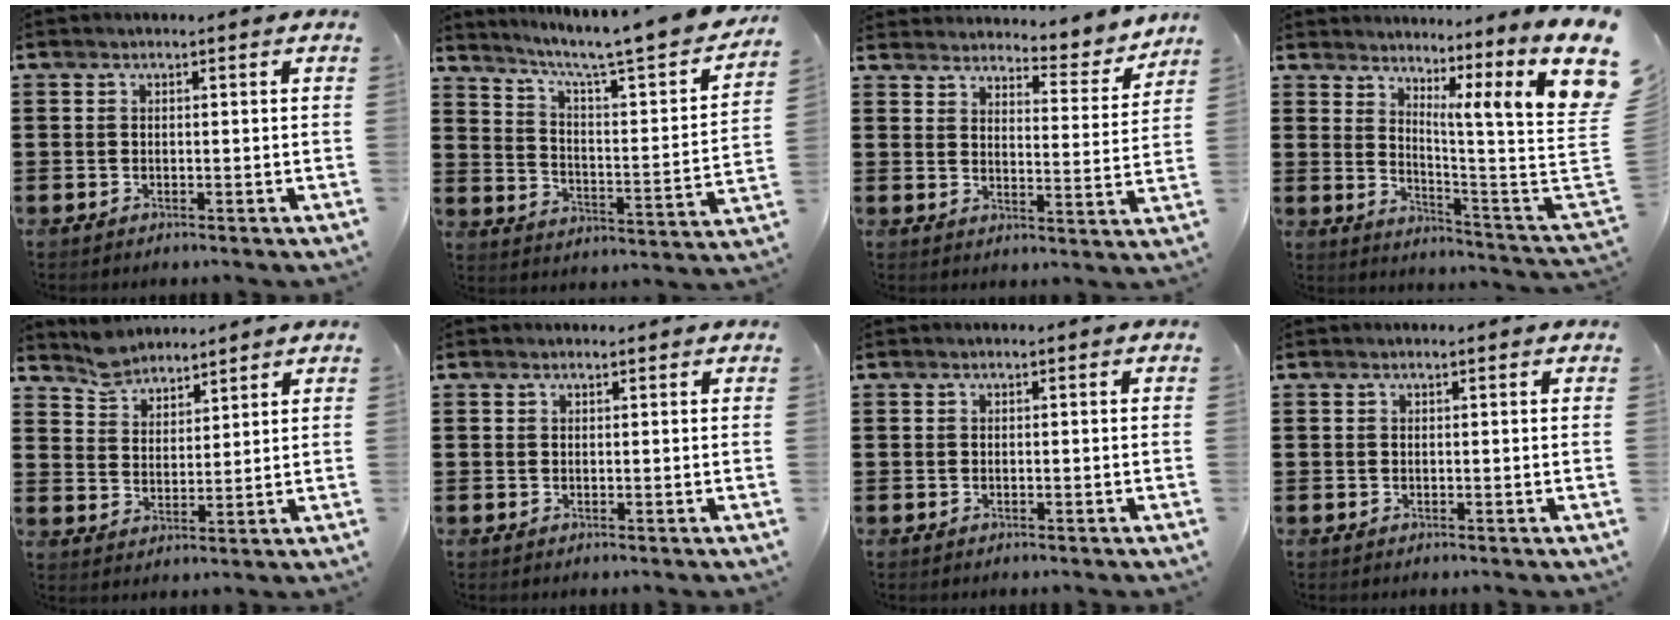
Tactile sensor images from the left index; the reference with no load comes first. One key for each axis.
{"total": 5.6, "fx": 4.5, "fy": 0.2, "fz": 3.4, "tx": -0.087, "ty": -0.043, "tz": 0.066}
{"total": 4.1, "fx": 4.0, "fy": 0.4, "fz": 0.5, "tx": -0.020, "ty": -0.036, "tz": 0.061}
{"total": 9.9, "fx": 6.0, "fy": 0.9, "fz": 7.8, "tx": -0.142, "ty": -0.063, "tz": 0.093}
{"total": 4.8, "fx": 4.6, "fy": 1.5, "fz": -0.1, "tx": -0.017, "ty": -0.008, "tz": 0.088}
{"total": 0.8, "fx": 0.6, "fy": 0.5, "fz": -0.2, "tx": 0.001, "ty": 0.002, "tz": 0.011}
{"total": 0.0}
{"total": 0.0}